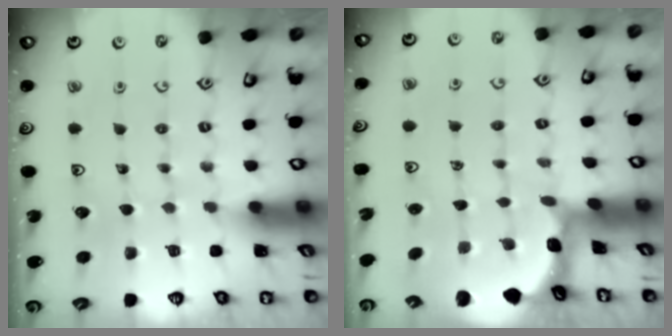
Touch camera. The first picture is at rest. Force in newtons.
{"total": 2.0, "press": 2.0, "slide": 0.3}